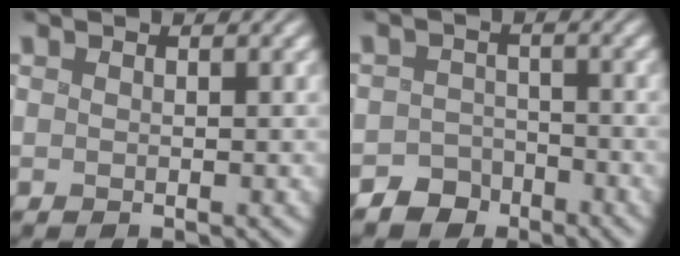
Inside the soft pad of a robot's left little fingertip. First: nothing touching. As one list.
[{"total": 3.2, "force": [-2.6, 1.9, -0.1], "torque": [0.021, 0.003, -0.050]}]